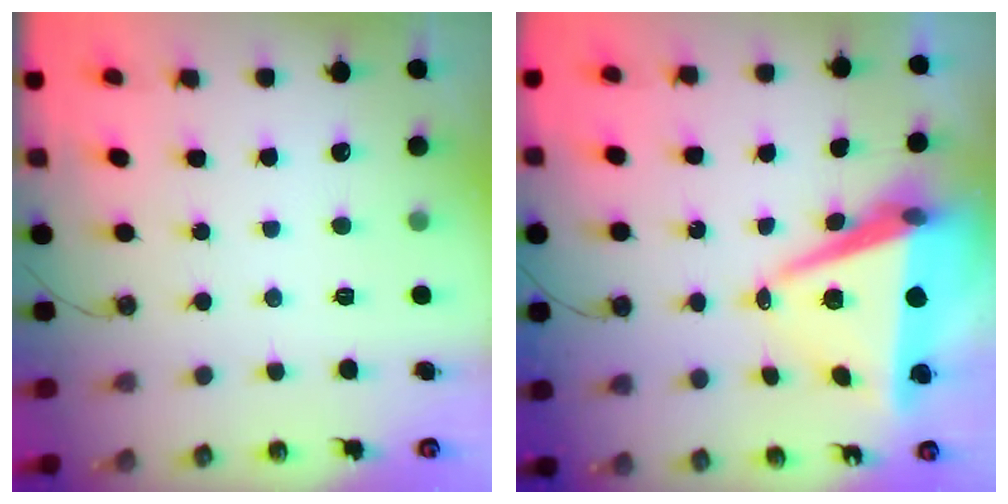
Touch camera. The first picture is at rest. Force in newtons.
{"total": 11.2, "press": 10.5, "slide": 4.0}